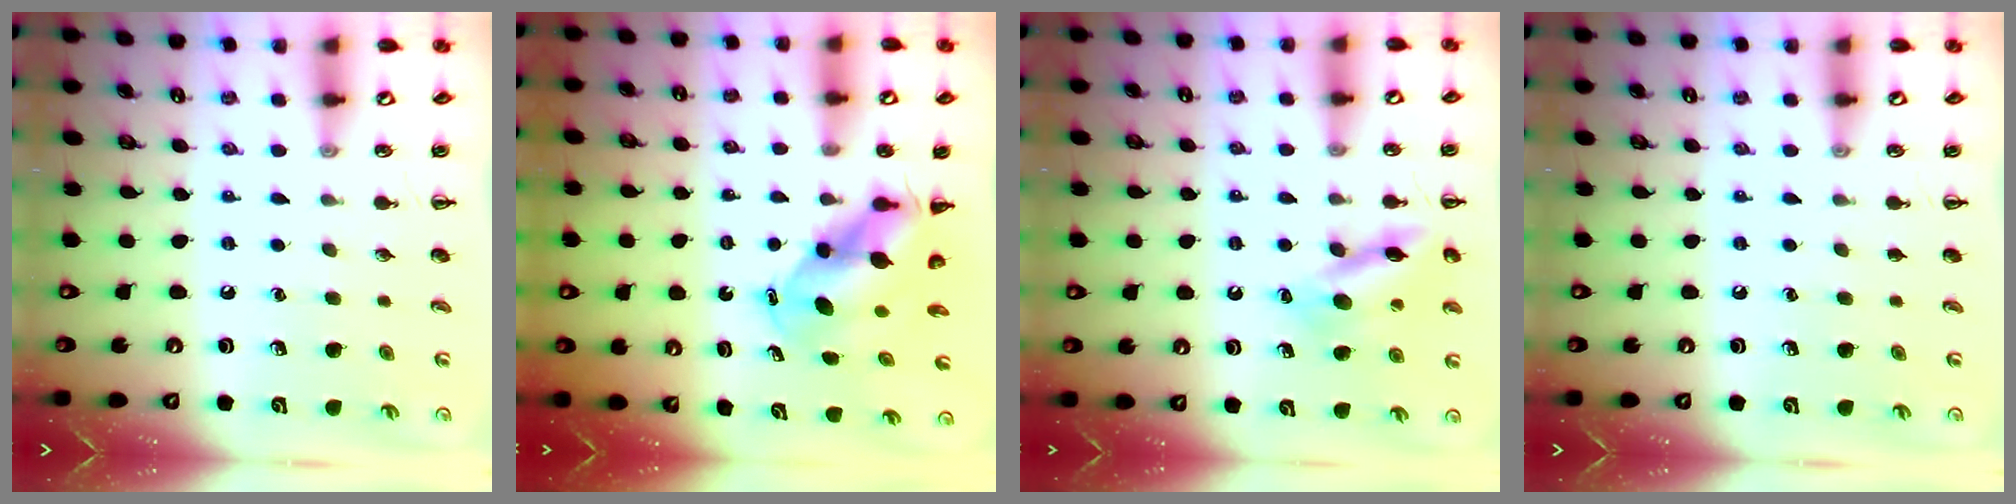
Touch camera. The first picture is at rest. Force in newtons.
{"total": 6.5, "press": 6.4, "slide": 1.5}
{"total": 13.4, "press": 13.4, "slide": 0.9}
{"total": 0.0}